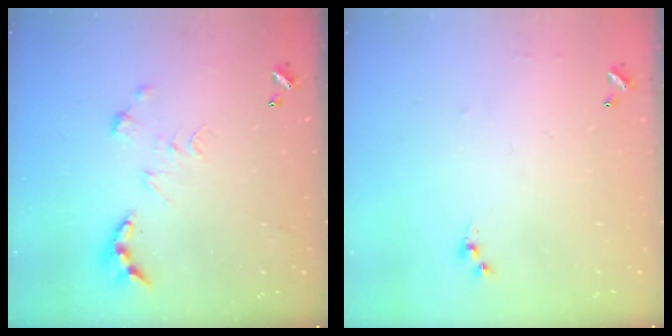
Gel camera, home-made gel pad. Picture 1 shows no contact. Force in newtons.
{"total": 4.8, "press": 4.7, "slide": 0.5}